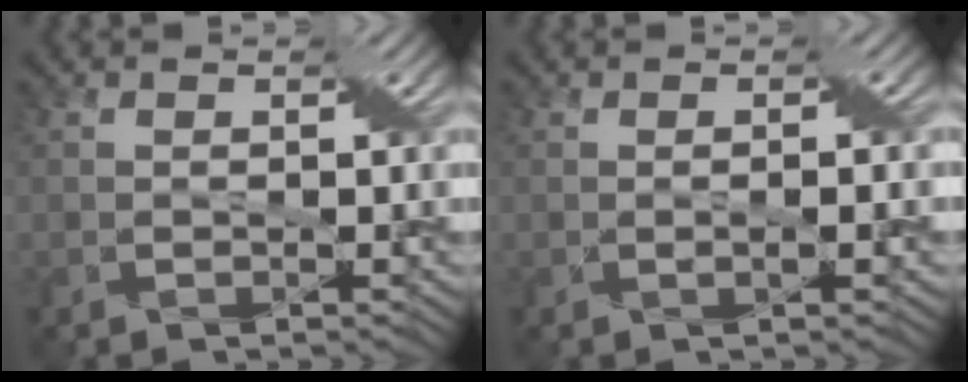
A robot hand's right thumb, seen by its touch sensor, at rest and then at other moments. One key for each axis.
{"total": 1.5, "fx": -0.1, "fy": 0.1, "fz": 1.5, "tx": -0.028, "ty": 0.003, "tz": -0.002}